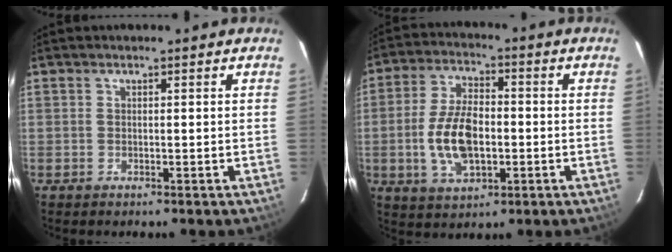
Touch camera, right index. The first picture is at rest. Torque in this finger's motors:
{"motor_torque": [1.81, -0.21, 0.34, 0.09]}